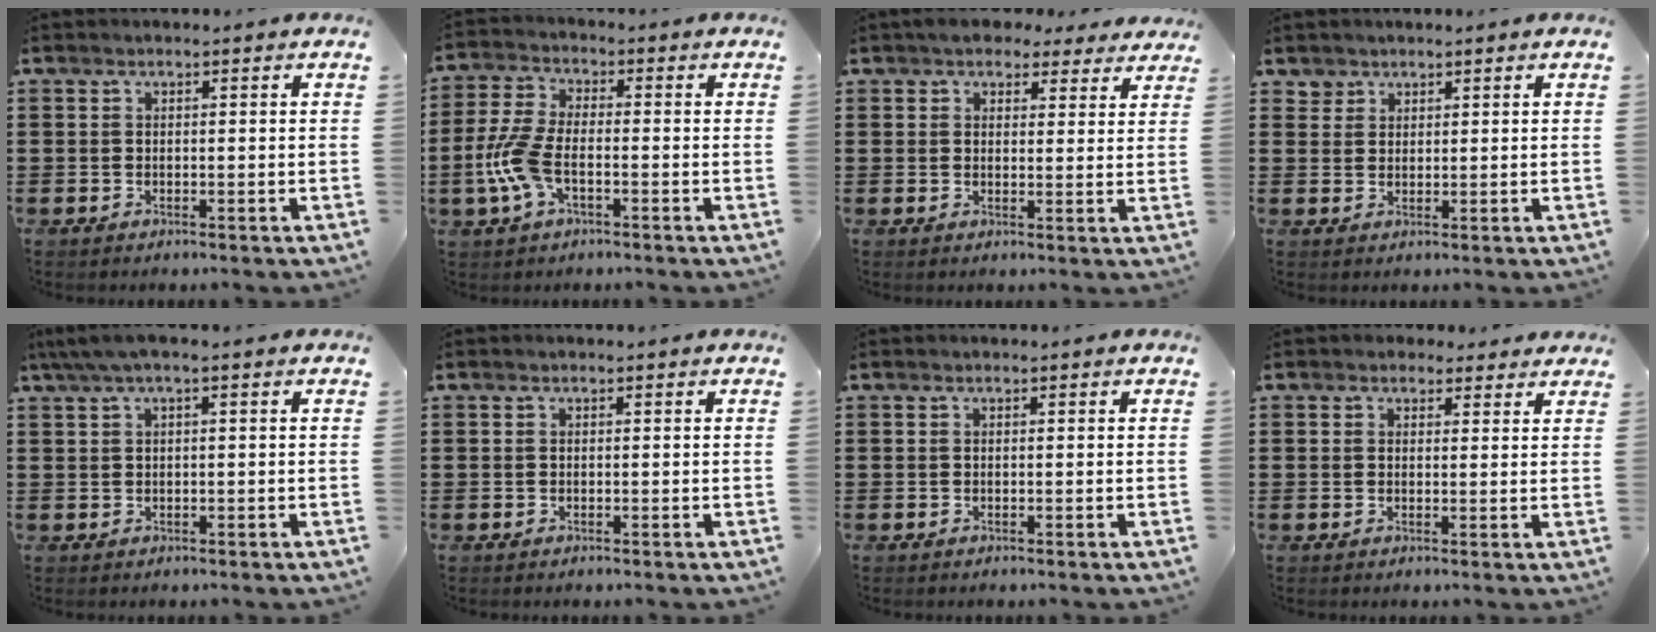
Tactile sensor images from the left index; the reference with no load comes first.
{"total": 8.2, "force": [-2.1, 3.9, 7.0], "torque": [-0.169, -0.011, -0.043]}
{"total": 4.3, "force": [3.6, 2.0, 1.1], "torque": [-0.026, -0.001, 0.067]}
{"total": 2.0, "force": [1.6, 1.3, 0.0], "torque": [-0.007, 0.004, 0.031]}
{"total": 2.1, "force": [0.3, 0.3, 2.0], "torque": [-0.043, -0.002, 0.001]}
{"total": 0.0}
{"total": 0.0}
{"total": 2.1, "force": [1.7, 1.2, 0.2], "torque": [-0.004, 0.004, 0.031]}